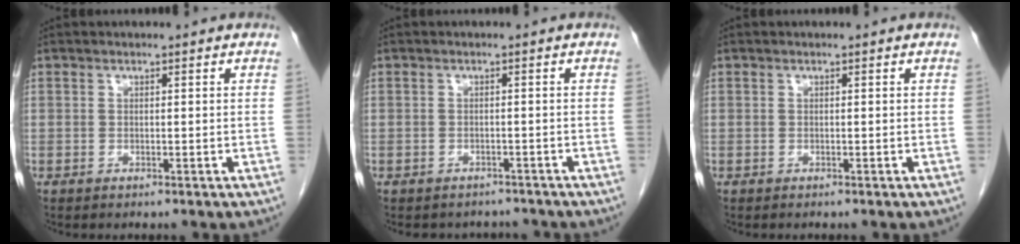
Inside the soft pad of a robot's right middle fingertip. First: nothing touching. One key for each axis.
{"total": 4.1, "fx": -3.7, "fy": 1.8, "fz": 0.1, "tx": -0.004, "ty": 0.006, "tz": -0.045}
{"total": 0.0}